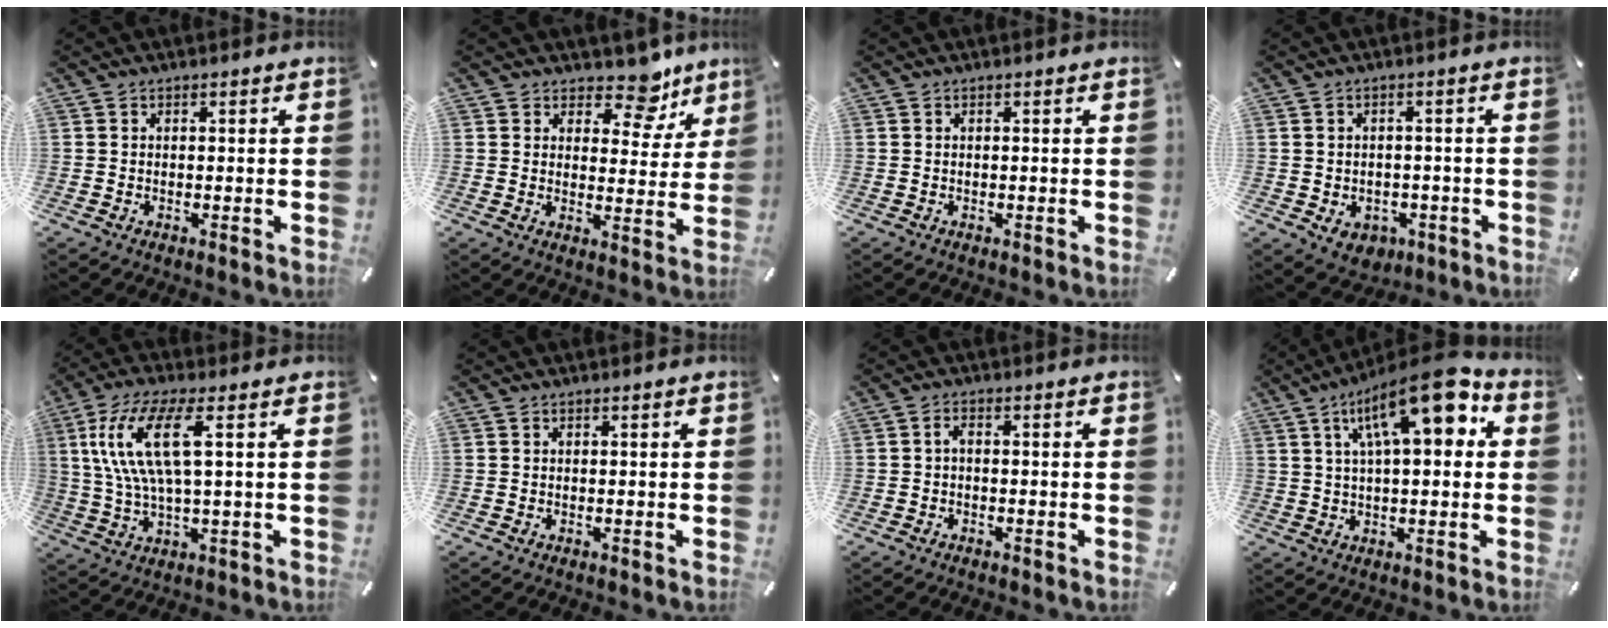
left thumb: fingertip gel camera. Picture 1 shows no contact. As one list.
[{"total": 9.9, "force": [7.8, 4.5, 3.9], "torque": [-0.044, -0.060, 0.135]}, {"total": 0.0}, {"total": 4.6, "force": [-1.2, 4.1, 1.9], "torque": [-0.021, 0.003, -0.021]}, {"total": 13.6, "force": [3.9, 3.9, 12.4], "torque": [-0.268, -0.005, 0.062]}, {"total": 0.0}, {"total": 1.5, "force": [-0.7, 0.5, 1.2], "torque": [-0.022, 0.005, -0.014]}, {"total": 17.6, "force": [7.2, 6.0, 14.9], "torque": [-0.234, -0.030, 0.108]}]